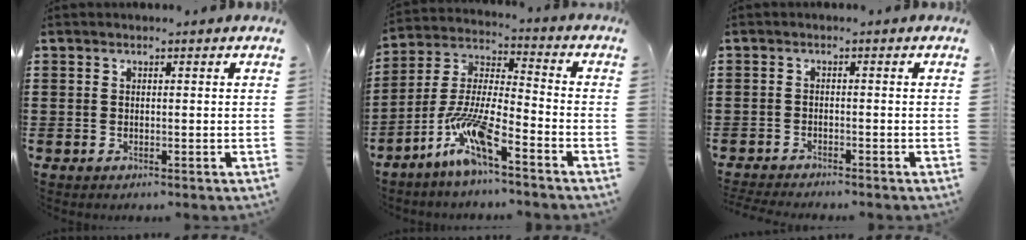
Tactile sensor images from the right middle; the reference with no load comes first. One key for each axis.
{"total": 10.4, "fx": -7.1, "fy": 1.2, "fz": 7.4, "tx": -0.174, "ty": -0.018, "tz": -0.145}
{"total": 1.8, "fx": -1.8, "fy": 0.0, "fz": 0.2, "tx": -0.007, "ty": 0.000, "tz": -0.037}